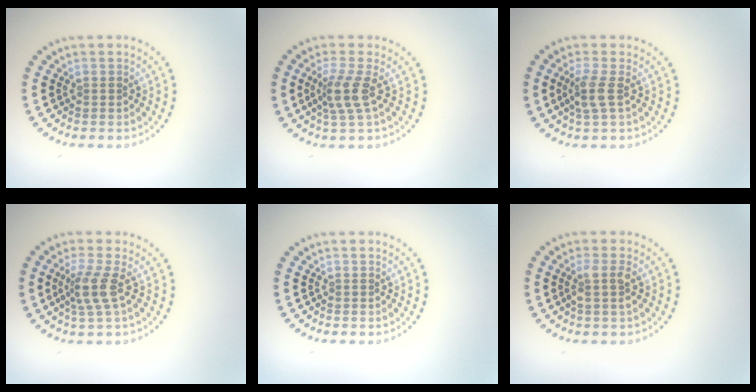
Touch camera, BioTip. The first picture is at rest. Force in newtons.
{"total": 2.7, "press": 2.1, "slide": 1.8}
{"total": 2.1, "press": 1.8, "slide": 1.1}
{"total": 2.6, "press": 1.9, "slide": 1.7}
{"total": 0.0}
{"total": 1.8, "press": 1.5, "slide": 1.0}